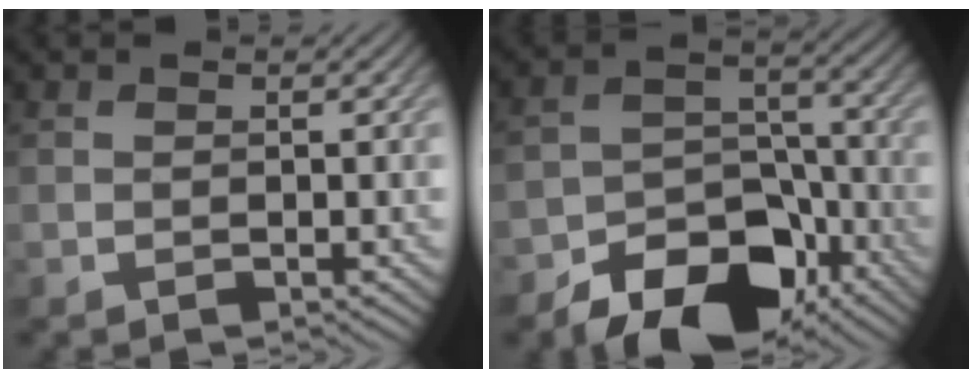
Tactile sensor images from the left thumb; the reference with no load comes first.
{"total": 11.7, "force": [-8.0, 6.5, 5.5], "torque": [-0.082, -0.010, -0.137]}